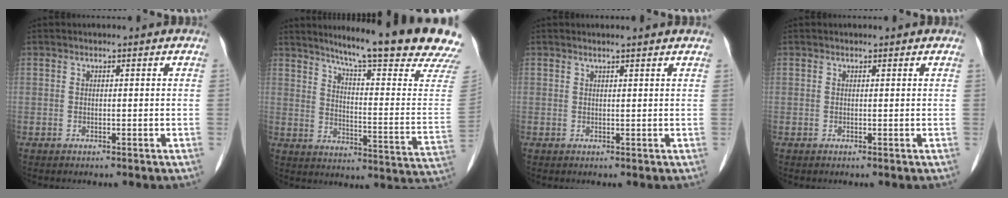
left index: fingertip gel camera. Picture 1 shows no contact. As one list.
[{"total": 22.2, "force": [18.6, -0.6, 12.2], "torque": [-0.174, -0.076, 0.237]}, {"total": 2.6, "force": [2.4, 0.0, 1.0], "torque": [-0.017, 0.015, 0.028]}, {"total": 0.5, "force": [0.5, 0.2, 0.1], "torque": [-0.008, 0.003, 0.006]}]